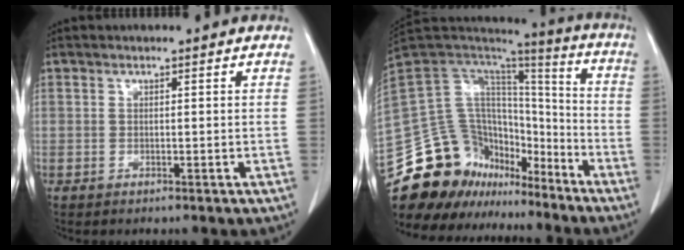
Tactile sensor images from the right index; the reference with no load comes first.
{"total": 26.5, "force": [-20.4, 14.2, 9.2], "torque": [-0.254, 0.032, -0.329]}